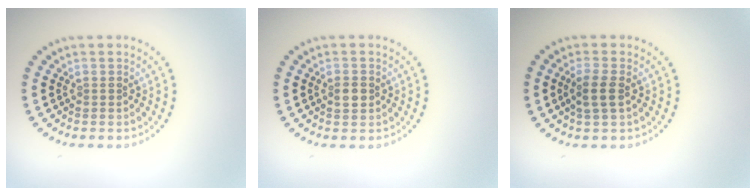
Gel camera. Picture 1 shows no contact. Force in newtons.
{"total": 1.3, "press": 1.3, "slide": 0.2}
{"total": 2.2, "press": 2.1, "slide": 0.6}